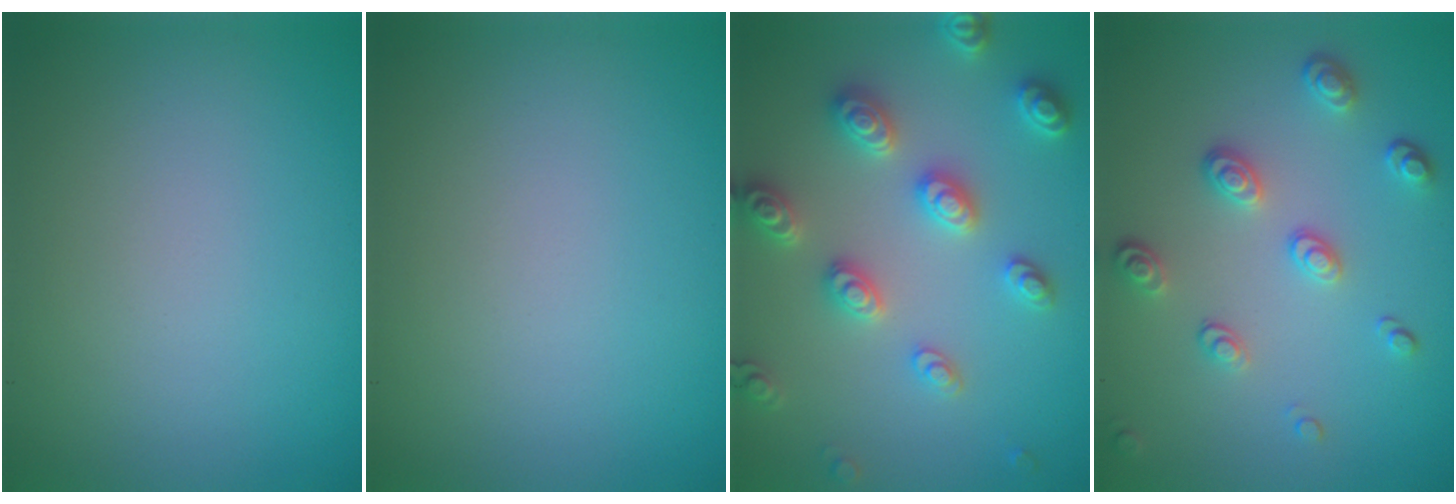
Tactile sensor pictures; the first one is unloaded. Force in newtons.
{"total": 0.0}
{"total": 5.0, "press": 4.9, "slide": 1.0}
{"total": 3.2, "press": 2.6, "slide": 1.8}